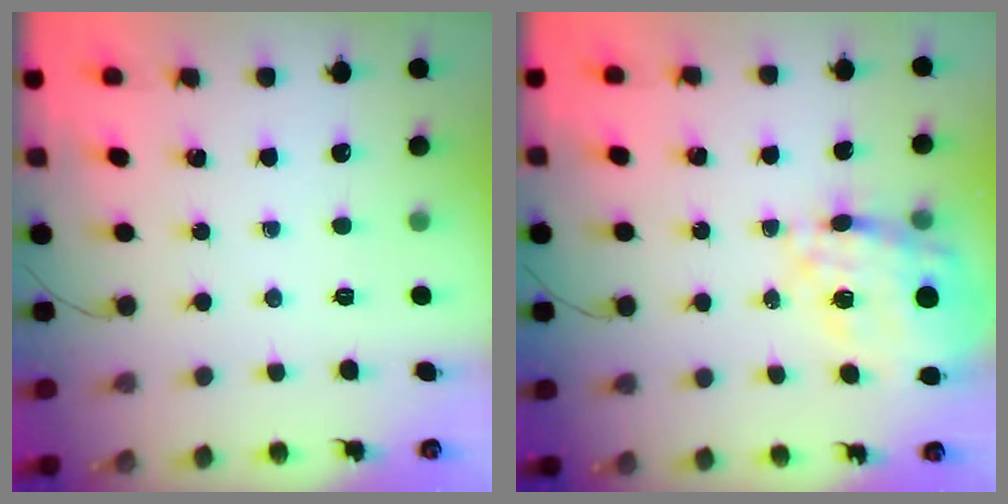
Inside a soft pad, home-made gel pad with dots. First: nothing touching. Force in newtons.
{"total": 20.0, "press": 19.6, "slide": 4.3}